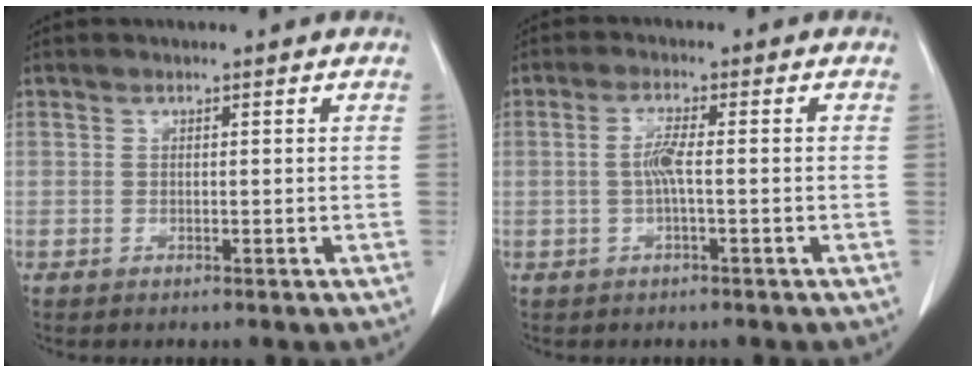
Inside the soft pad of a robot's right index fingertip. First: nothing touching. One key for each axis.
{"total": 3.3, "fx": -0.4, "fy": 0.2, "fz": 3.3, "tx": -0.067, "ty": 0.008, "tz": -0.008}